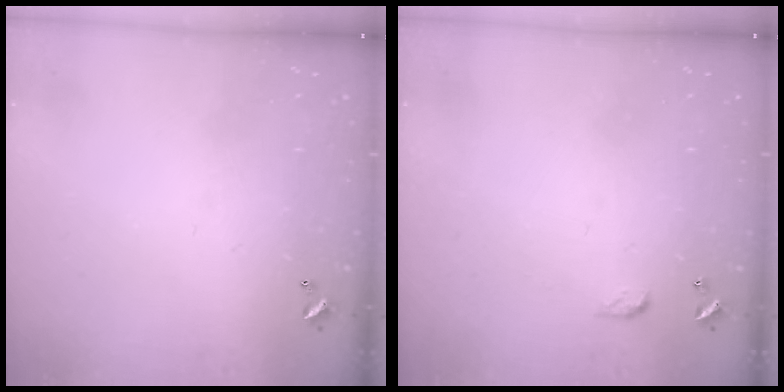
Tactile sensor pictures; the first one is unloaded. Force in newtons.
{"total": 4.4, "press": 4.4, "slide": 0.6}